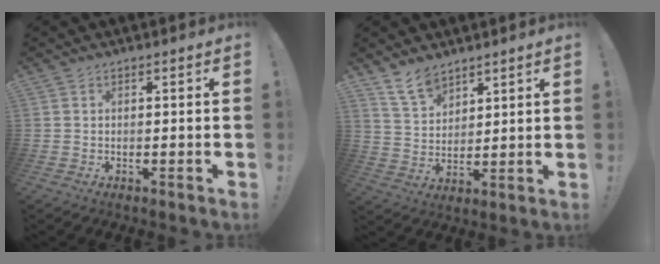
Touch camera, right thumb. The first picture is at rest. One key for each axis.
{"total": 8.6, "fx": 7.1, "fy": 4.0, "fz": 2.7, "tx": -0.051, "ty": -0.045, "tz": 0.137}